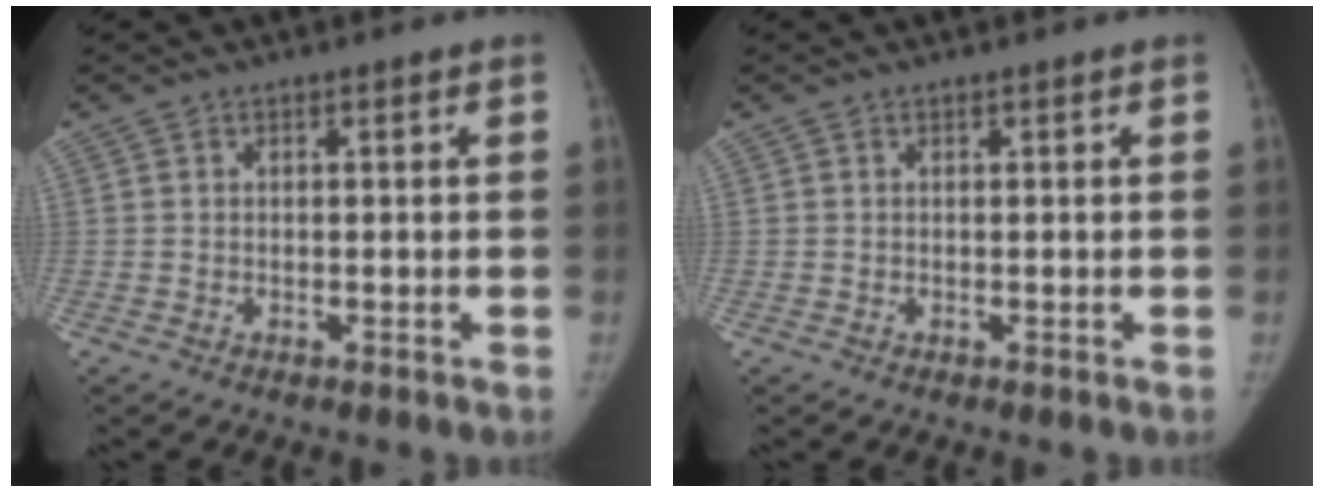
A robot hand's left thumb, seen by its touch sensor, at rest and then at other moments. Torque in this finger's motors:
{"motor_torque": [0.10, -0.01, 0.18, -0.18, 0.02]}